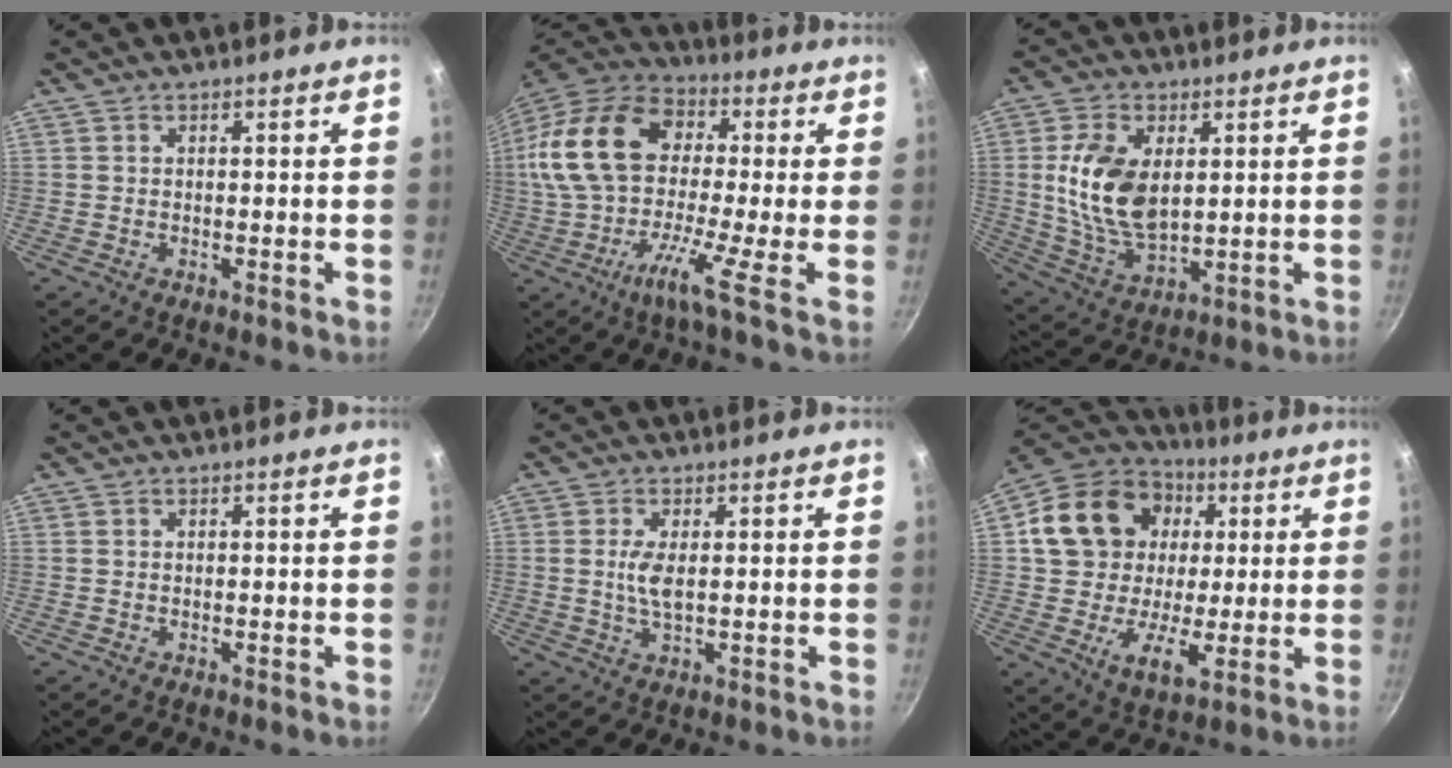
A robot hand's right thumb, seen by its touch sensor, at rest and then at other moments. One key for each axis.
{"total": 19.6, "fx": -2.0, "fy": 8.4, "fz": 17.6, "tx": -0.342, "ty": 0.024, "tz": -0.074}
{"total": 14.2, "fx": 2.4, "fy": 8.3, "fz": 11.3, "tx": -0.203, "ty": -0.018, "tz": 0.055}
{"total": 0.0}
{"total": 6.5, "fx": 0.7, "fy": 2.6, "fz": 5.9, "tx": -0.124, "ty": -0.004, "tz": 0.014}
{"total": 20.5, "fx": 3.6, "fy": 16.1, "fz": 12.1, "tx": -0.182, "ty": 0.015, "tz": 0.055}